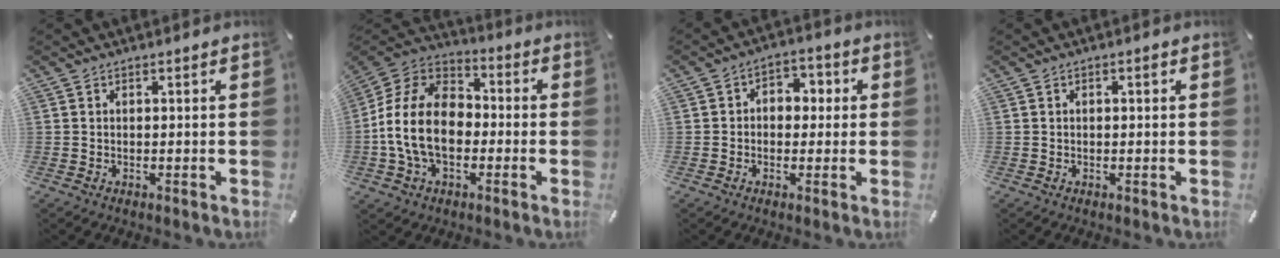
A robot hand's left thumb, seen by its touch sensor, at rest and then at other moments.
{"total": 15.7, "force": [-3.6, 11.1, 10.5], "torque": [-0.234, 0.035, -0.068]}
{"total": 4.7, "force": [-1.0, 3.9, 2.5], "torque": [-0.032, 0.013, -0.025]}
{"total": 1.2, "force": [0.1, 0.6, 1.1], "torque": [-0.021, 0.005, 0.001]}